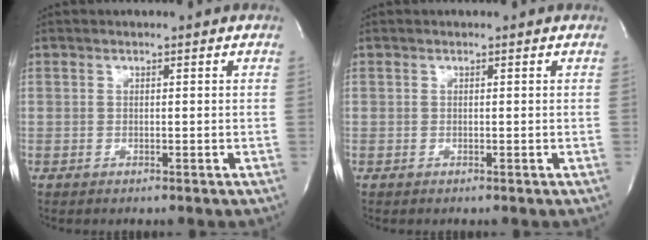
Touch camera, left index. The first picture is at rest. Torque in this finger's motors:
{"motor_torque": [0.00, 0.00, -0.03, 0.00]}